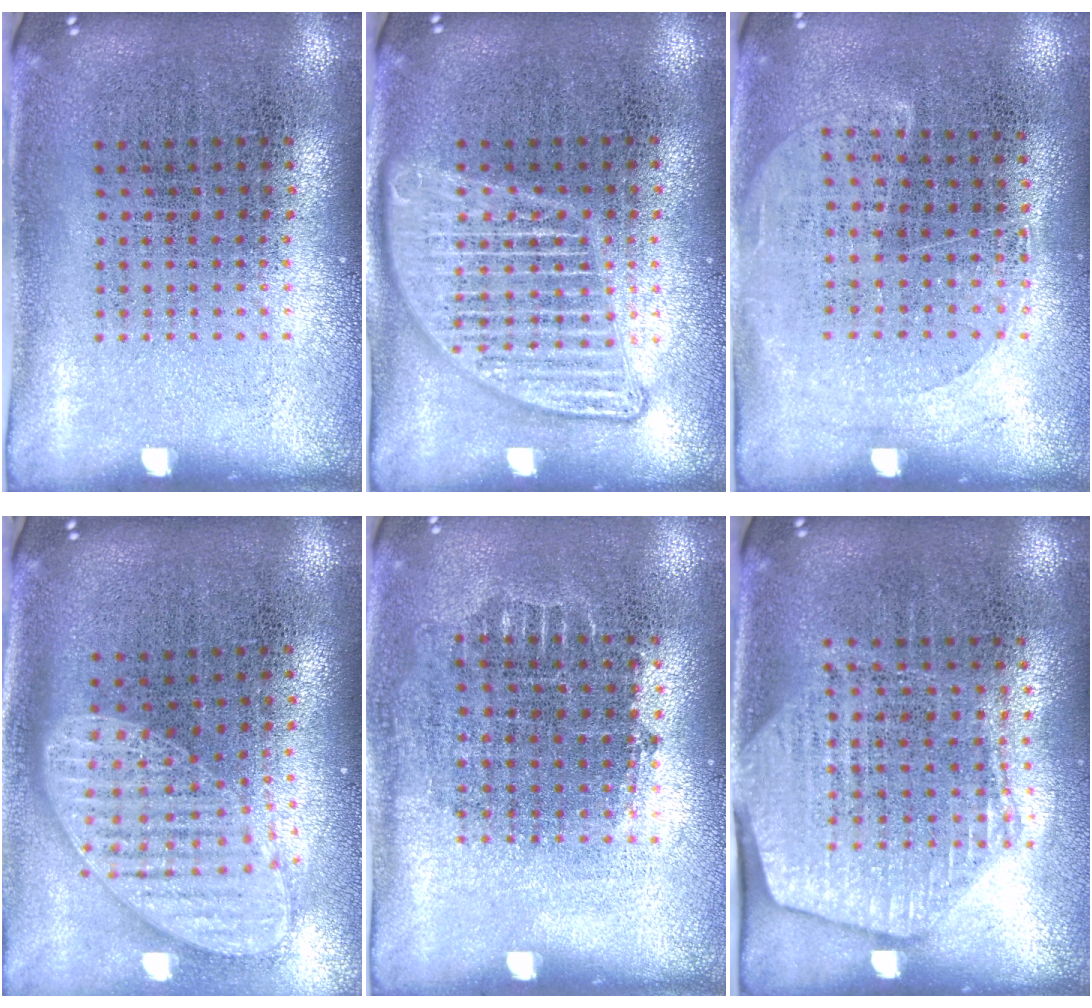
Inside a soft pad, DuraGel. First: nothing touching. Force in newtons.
{"total": 3.0, "press": 3.0, "slide": 0.3}
{"total": 1.2, "press": 1.0, "slide": 0.7}
{"total": 1.9, "press": 1.5, "slide": 1.1}
{"total": 0.7, "press": 0.6, "slide": 0.3}
{"total": 1.7, "press": 1.5, "slide": 0.7}